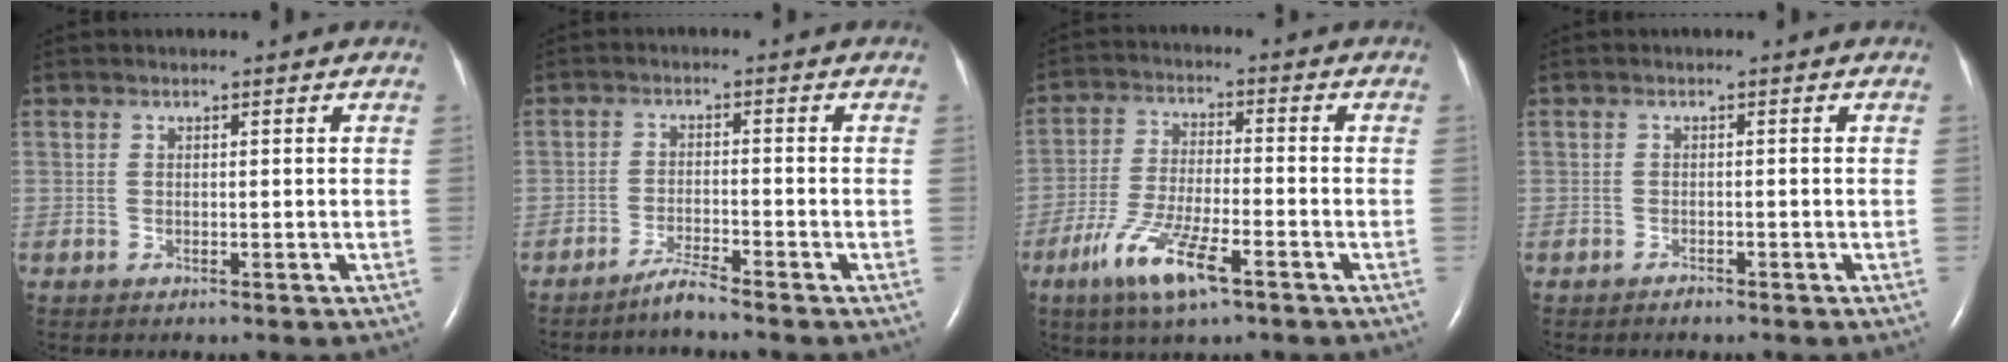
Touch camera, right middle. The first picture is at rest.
{"total": 2.9, "force": [-2.7, -0.6, 1.1], "torque": [-0.026, -0.011, -0.052]}
{"total": 10.3, "force": [-5.7, 1.9, 8.3], "torque": [-0.172, -0.017, -0.104]}
{"total": 0.8, "force": [-0.7, 0.2, 0.3], "torque": [-0.008, -0.001, -0.011]}